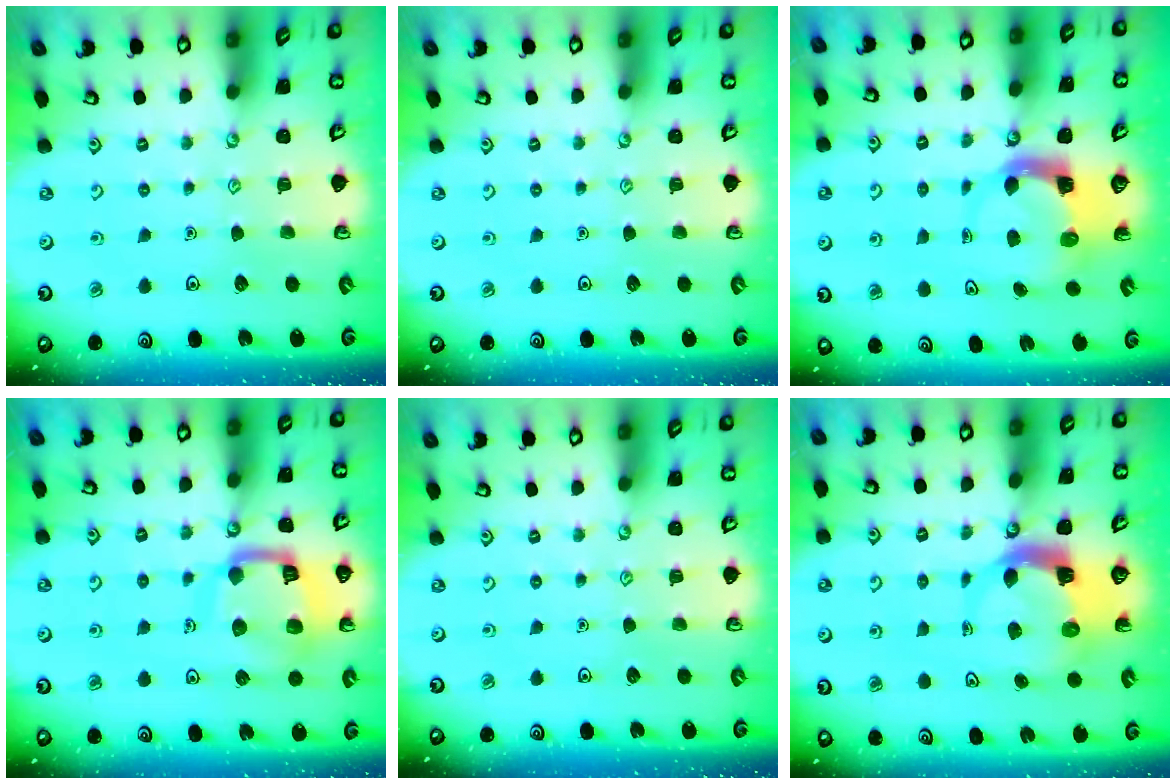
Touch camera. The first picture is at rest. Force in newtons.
{"total": 0.0}
{"total": 3.9, "press": 3.8, "slide": 0.6}
{"total": 14.8, "press": 14.7, "slide": 1.6}
{"total": 0.0}
{"total": 5.7, "press": 5.6, "slide": 1.0}